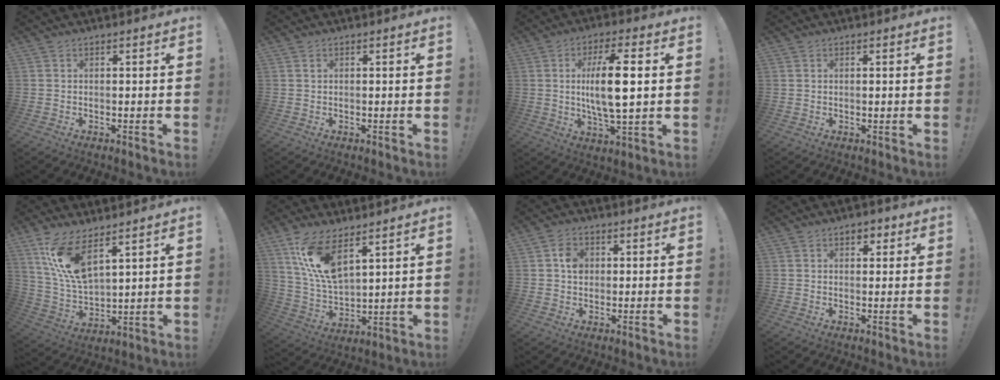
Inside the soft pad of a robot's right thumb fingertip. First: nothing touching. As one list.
[{"total": 0.6, "force": [0.4, 0.4, 0.4], "torque": [-0.005, -0.001, 0.006]}, {"total": 13.1, "force": [1.3, 3.3, 12.6], "torque": [-0.241, -0.007, 0.010]}, {"total": 1.1, "force": [0.6, 0.9, -0.3], "torque": [0.009, 0.002, 0.010]}, {"total": 13.1, "force": [8.5, 4.7, 8.8], "torque": [-0.186, -0.044, 0.159]}, {"total": 13.7, "force": [8.8, 5.5, 9.0], "torque": [-0.185, -0.048, 0.164]}, {"total": 4.8, "force": [0.6, 4.0, 2.7], "torque": [-0.036, 0.005, 0.010]}, {"total": 3.2, "force": [1.3, 2.2, 1.8], "torque": [-0.015, 0.001, 0.019]}]